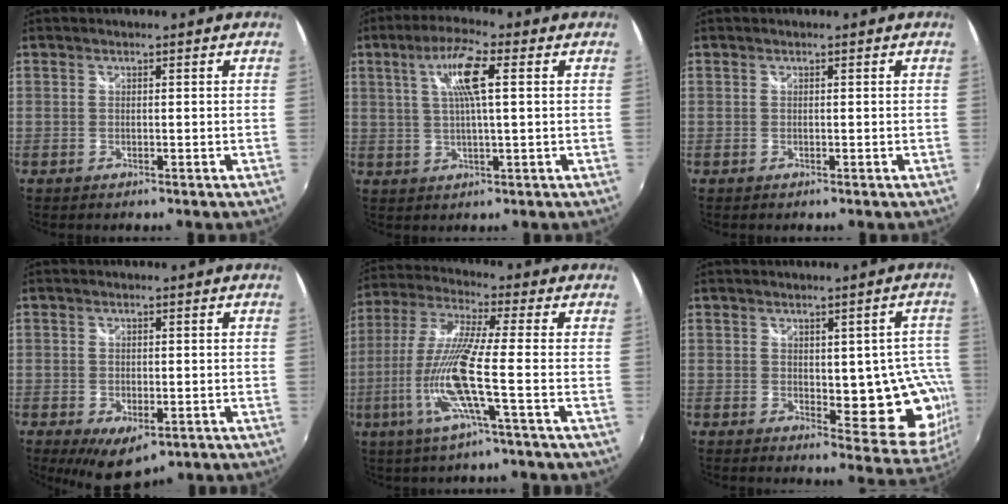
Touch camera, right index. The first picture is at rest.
{"total": 8.2, "force": [2.4, 1.2, 7.7], "torque": [-0.143, 0.010, 0.044]}
{"total": 0.0}
{"total": 7.1, "force": [-3.4, 3.8, 4.9], "torque": [-0.094, -0.030, -0.047]}
{"total": 12.7, "force": [-4.2, -0.9, 11.9], "torque": [-0.239, -0.011, -0.080]}
{"total": 12.1, "force": [-0.9, 6.3, 10.4], "torque": [-0.093, 0.010, 0.004]}